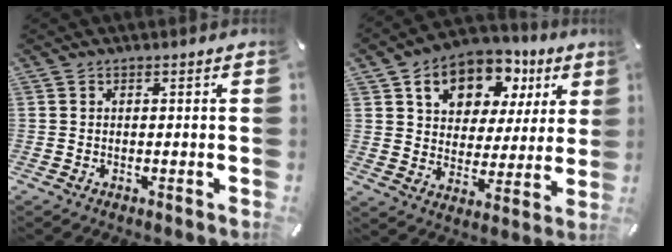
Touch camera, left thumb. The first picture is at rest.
{"total": 13.4, "force": [6.7, 9.7, 6.4], "torque": [-0.101, -0.028, 0.118]}